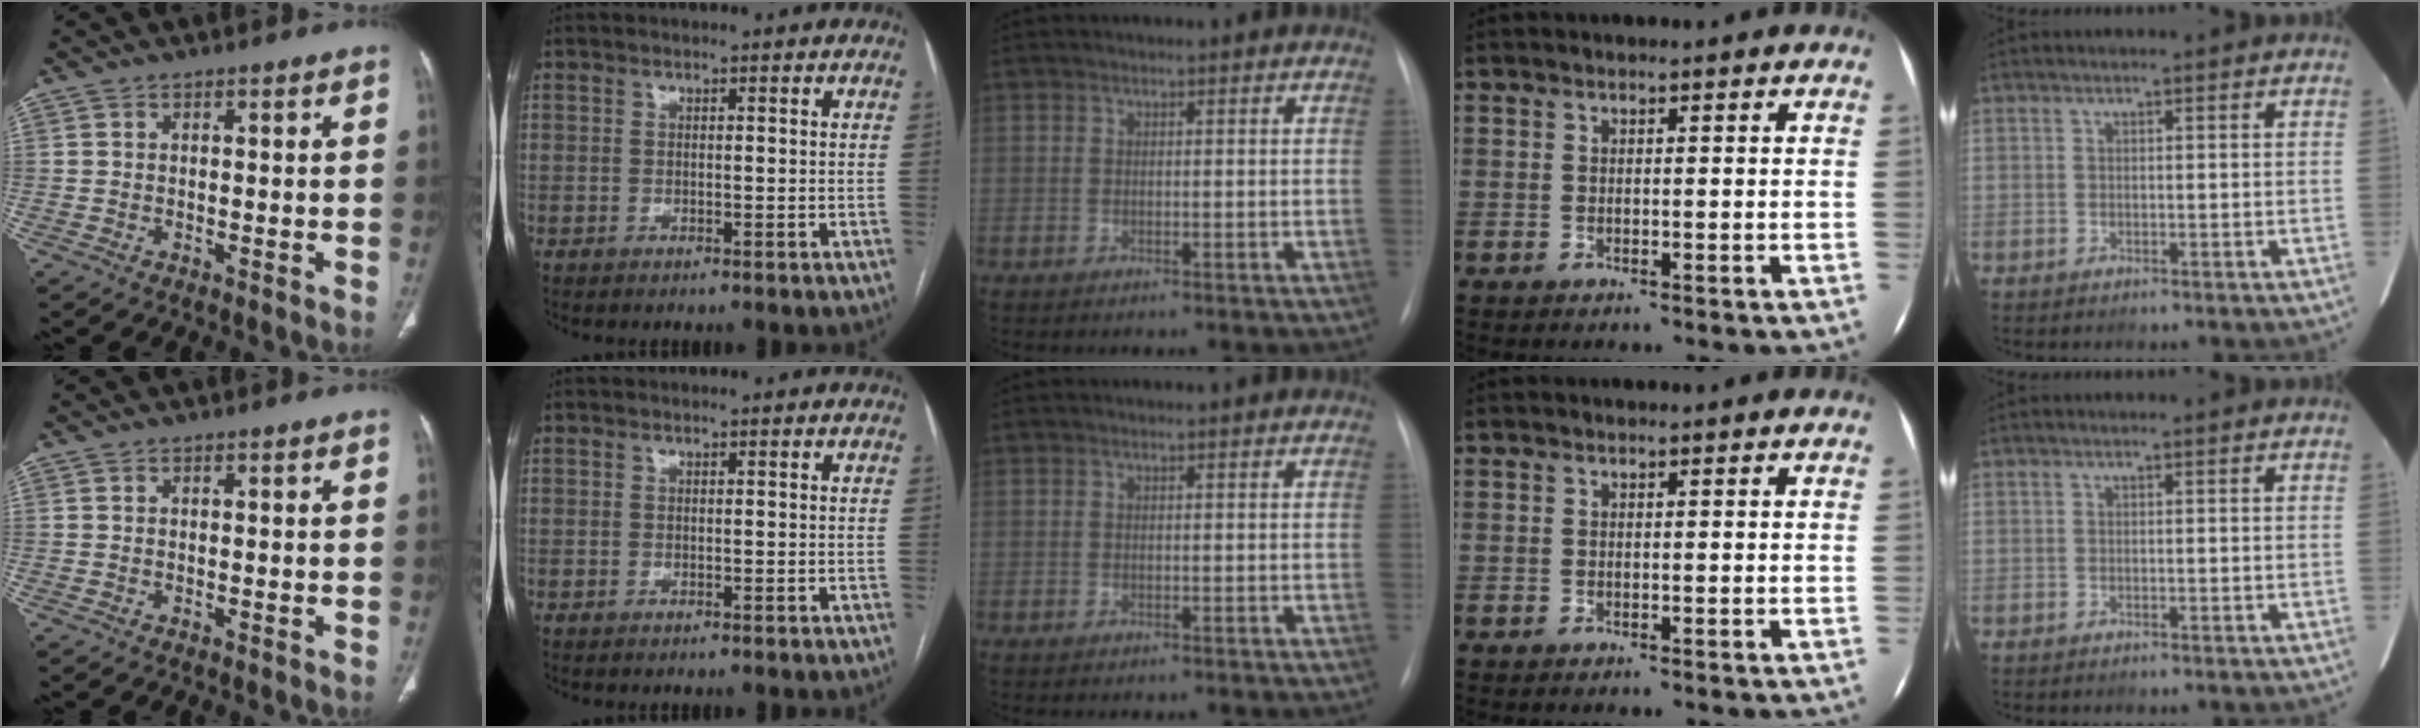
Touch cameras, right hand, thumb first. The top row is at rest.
{}